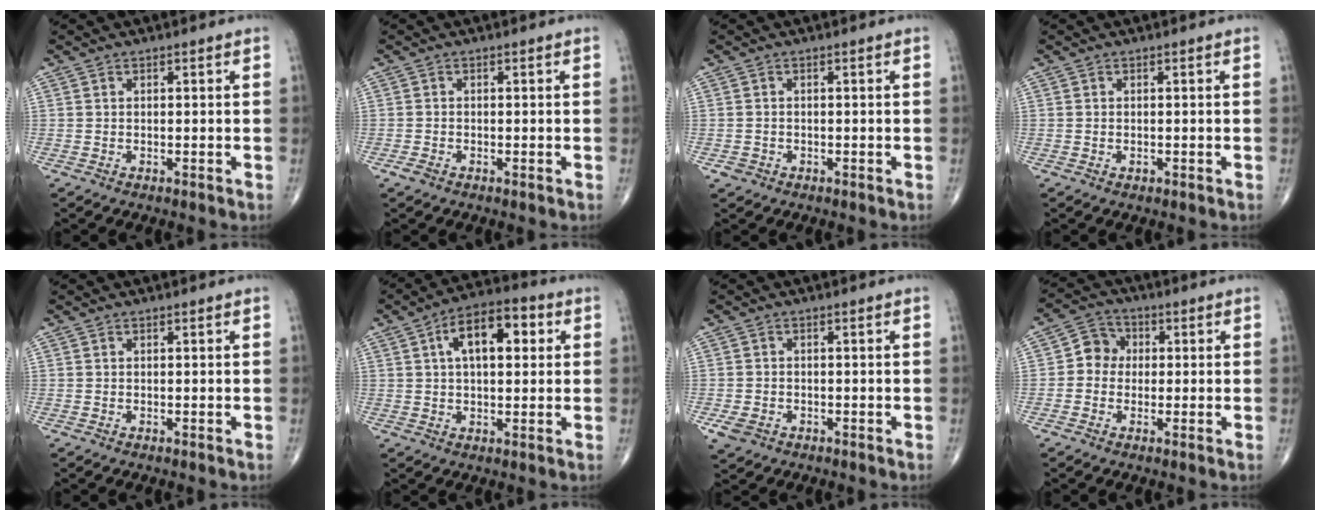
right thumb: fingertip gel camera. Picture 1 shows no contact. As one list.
[{"total": 1.3, "force": [-0.8, 0.7, 0.8], "torque": [-0.020, 0.000, -0.017]}, {"total": 1.4, "force": [-0.6, 1.2, 0.3], "torque": [-0.002, 0.007, -0.011]}, {"total": 0.6, "force": [-0.2, 0.4, 0.4], "torque": [-0.008, 0.001, -0.001]}, {"total": 0.0}, {"total": 11.6, "force": [3.1, 5.9, 9.5], "torque": [-0.135, 0.020, 0.040]}, {"total": 3.3, "force": [-1.5, 2.5, 1.6], "torque": [-0.035, 0.002, -0.021]}, {"total": 5.4, "force": [0.0, 4.9, 2.4], "torque": [-0.016, 0.015, -0.014]}]